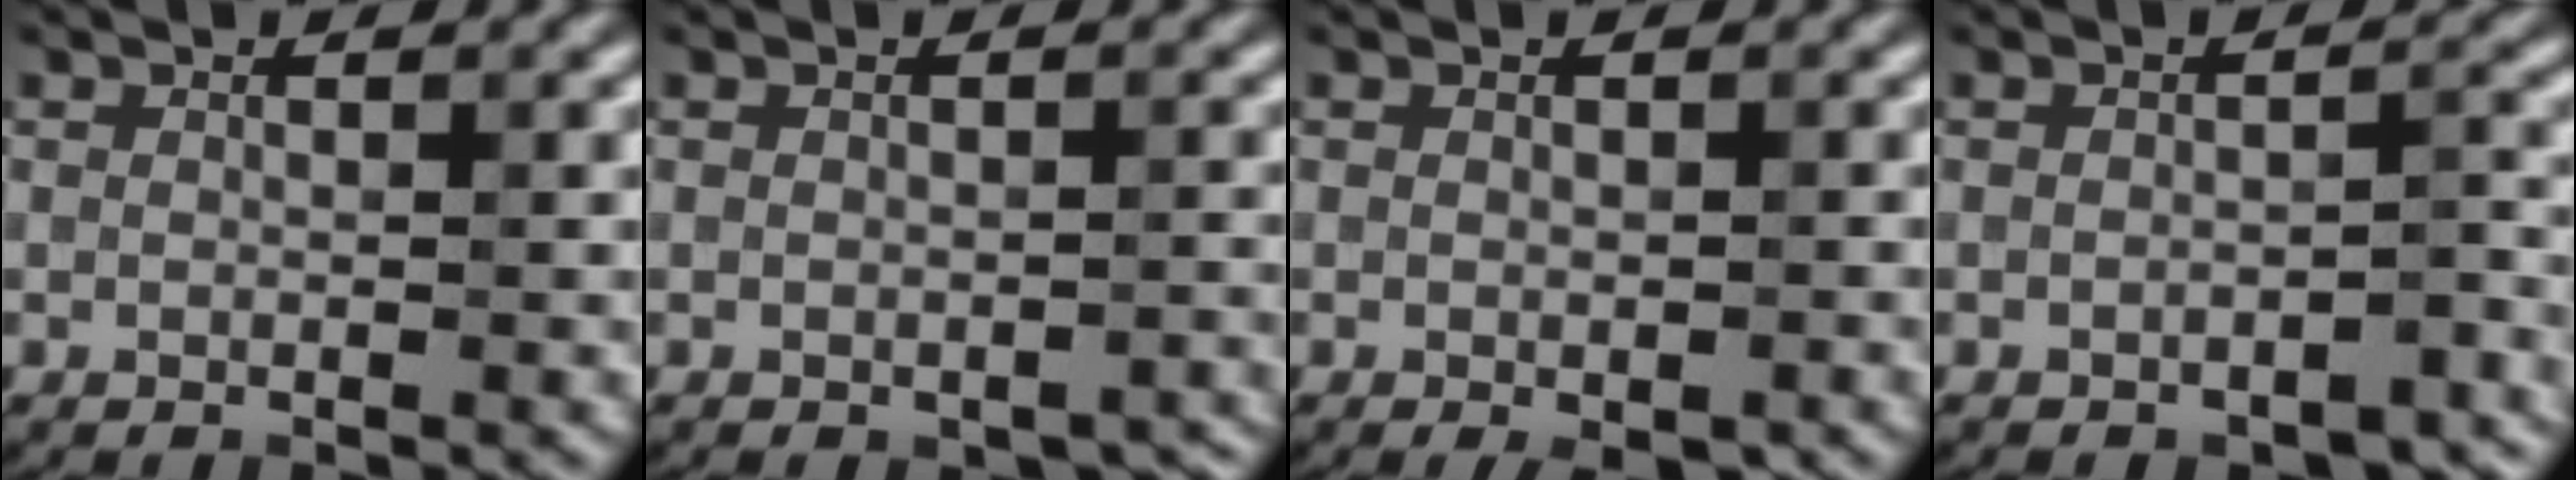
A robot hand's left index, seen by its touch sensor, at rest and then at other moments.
{"total": 1.6, "force": [-1.3, 0.5, 0.6], "torque": [-0.014, -0.002, -0.012]}
{"total": 1.2, "force": [-0.8, 0.3, 0.9], "torque": [-0.018, -0.005, -0.007]}
{"total": 3.3, "force": [-2.6, 0.9, 1.8], "torque": [-0.034, 0.004, -0.032]}